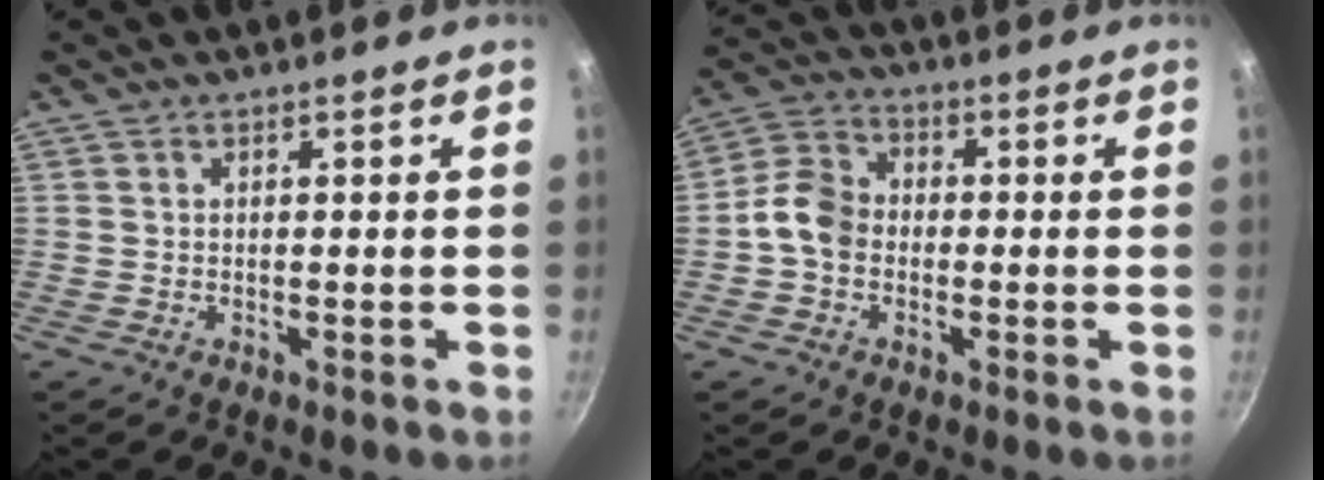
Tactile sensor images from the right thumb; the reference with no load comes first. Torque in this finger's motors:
{"motor_torque": [1.01, 1.25, 0.55, -0.46, 0.05]}